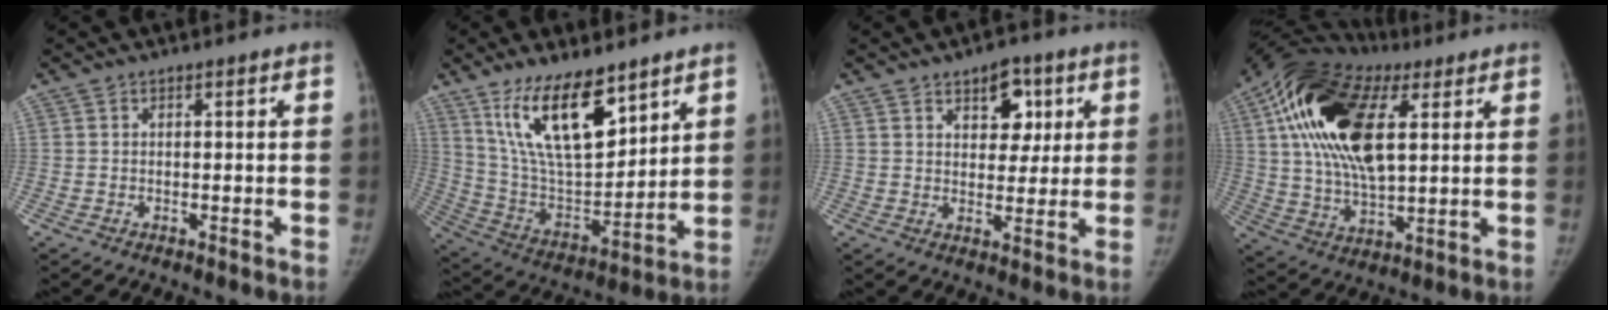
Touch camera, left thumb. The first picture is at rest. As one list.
[{"total": 18.0, "force": [11.3, 6.9, 12.2], "torque": [-0.179, -0.065, 0.224]}, {"total": 7.6, "force": [3.5, 4.8, 4.7], "torque": [-0.022, -0.016, 0.047]}, {"total": 23.5, "force": [7.6, 11.6, 18.9], "torque": [-0.356, -0.003, 0.127]}]